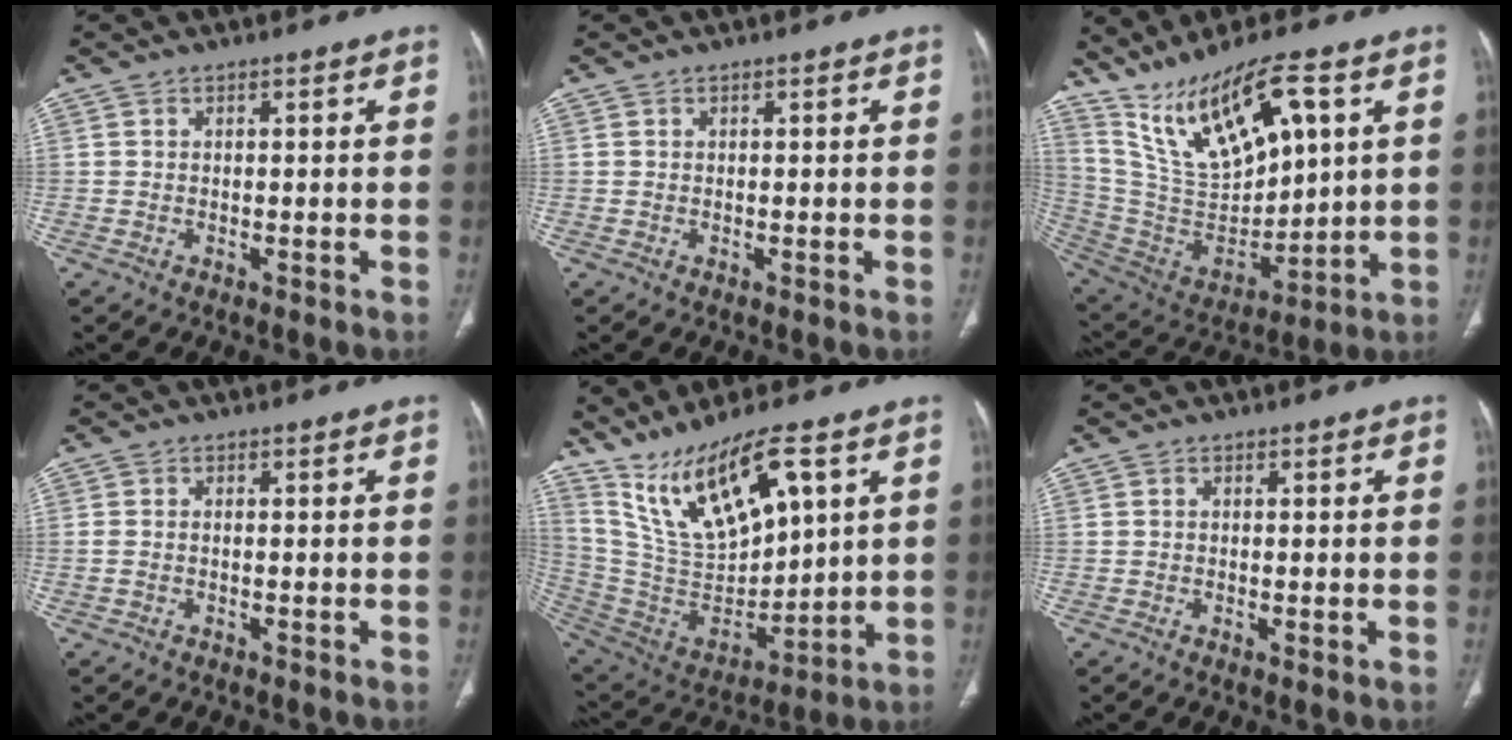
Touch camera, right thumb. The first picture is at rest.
{"total": 0.0}
{"total": 20.9, "force": [9.6, 8.0, 16.7], "torque": [-0.290, -0.025, 0.200]}
{"total": 1.0, "force": [-0.1, 0.6, 0.8], "torque": [-0.029, 0.007, 0.001]}
{"total": 19.8, "force": [10.4, 7.1, 15.3], "torque": [-0.262, -0.039, 0.219]}
{"total": 0.8, "force": [-0.2, 0.2, 0.8], "torque": [-0.018, -0.004, -0.004]}